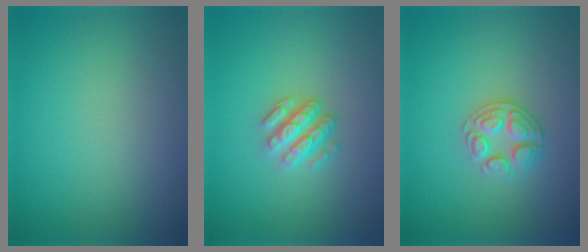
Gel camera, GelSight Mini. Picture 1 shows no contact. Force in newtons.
{"total": 3.3, "press": 2.5, "slide": 2.2}
{"total": 2.7, "press": 2.5, "slide": 0.9}